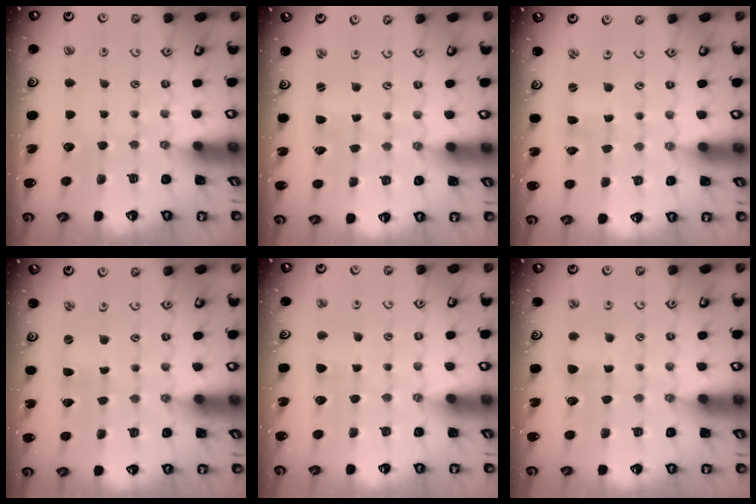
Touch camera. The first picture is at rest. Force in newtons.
{"total": 0.8, "press": 0.8, "slide": 0.1}
{"total": 0.6, "press": 0.6, "slide": 0.1}
{"total": 0.0}
{"total": 2.9, "press": 2.9, "slide": 0.4}
{"total": 3.1, "press": 3.1, "slide": 0.4}